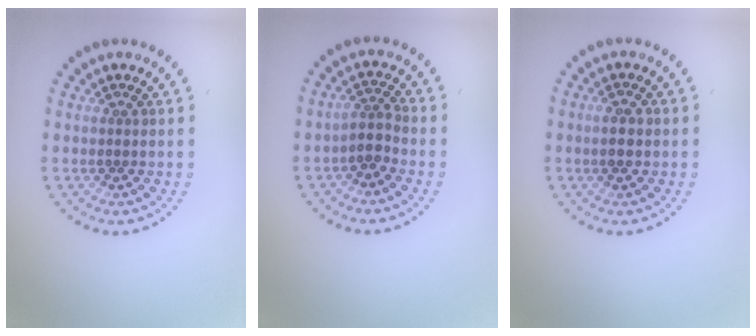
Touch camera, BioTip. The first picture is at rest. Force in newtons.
{"total": 2.0, "press": 1.5, "slide": 1.3}
{"total": 1.6, "press": 1.6, "slide": 0.3}